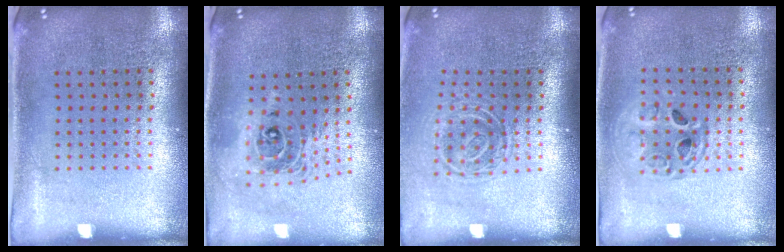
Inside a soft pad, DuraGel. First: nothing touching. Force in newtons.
{"total": 2.0, "press": 1.6, "slide": 1.3}
{"total": 1.7, "press": 1.2, "slide": 1.1}
{"total": 1.5, "press": 1.3, "slide": 0.7}